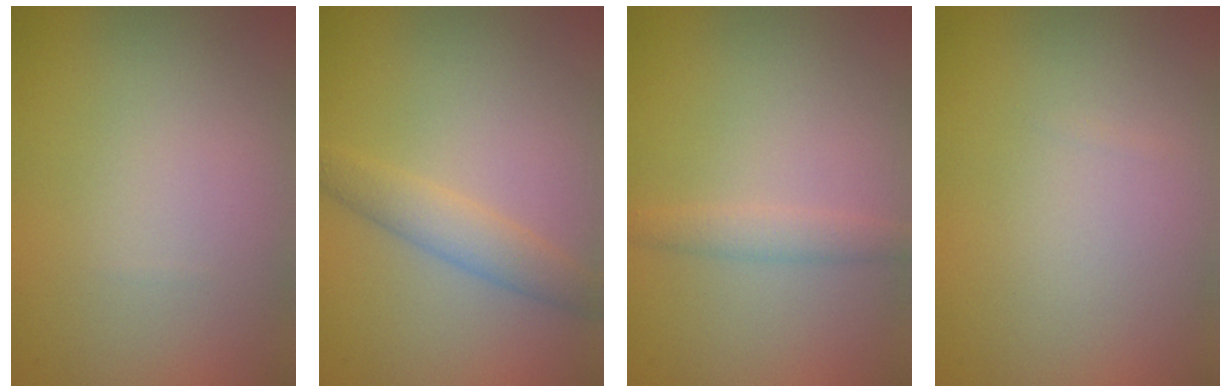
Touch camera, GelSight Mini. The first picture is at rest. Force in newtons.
{"total": 2.5, "press": 2.5, "slide": 0.0}
{"total": 1.4, "press": 1.4, "slide": 0.0}
{"total": 0.0}